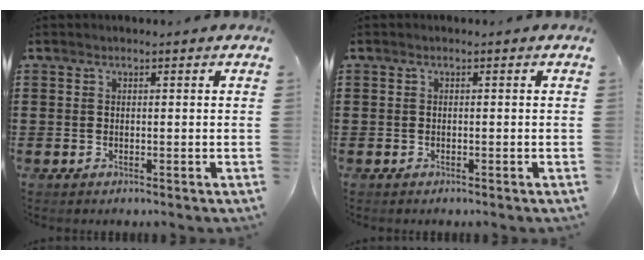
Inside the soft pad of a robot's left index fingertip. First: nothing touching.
{"total": 0.0}